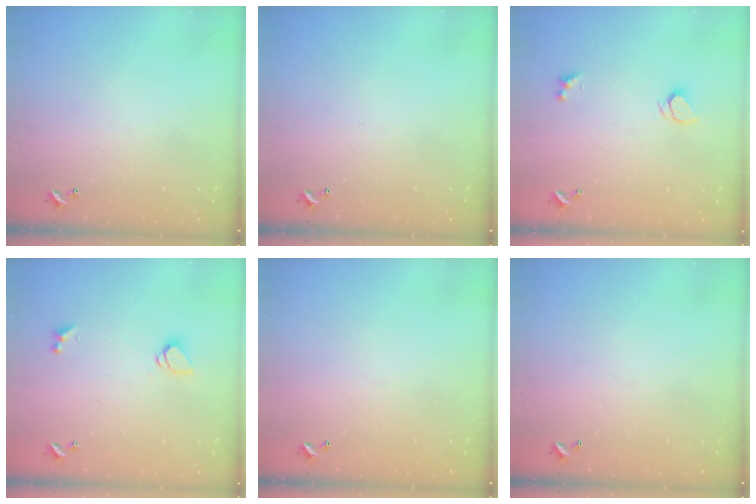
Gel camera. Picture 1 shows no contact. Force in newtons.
{"total": 0.0}
{"total": 1.9, "press": 1.8, "slide": 0.4}
{"total": 1.7, "press": 1.6, "slide": 0.5}
{"total": 2.7, "press": 2.7, "slide": 0.1}
{"total": 2.9, "press": 2.9, "slide": 0.1}